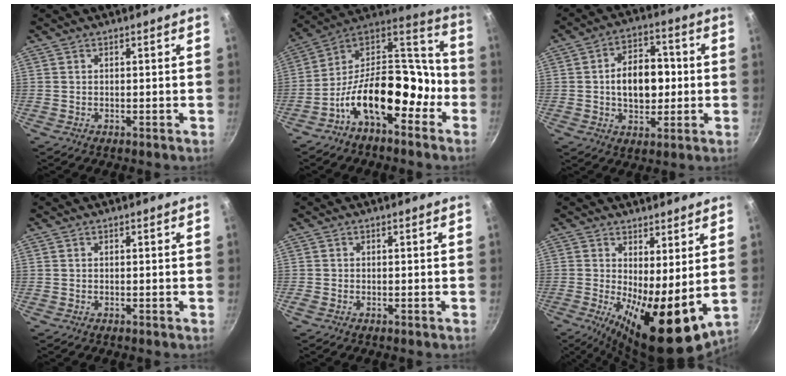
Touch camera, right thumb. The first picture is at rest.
{"total": 19.9, "force": [-7.3, 10.0, 15.6], "torque": [-0.220, 0.096, -0.125]}
{"total": 11.7, "force": [0.1, 7.5, 9.0], "torque": [-0.109, 0.016, 0.000]}
{"total": 0.0}
{"total": 0.6, "force": [-0.3, 0.3, 0.4], "torque": [-0.015, -0.003, -0.009]}
{"total": 15.4, "force": [-0.5, 5.6, 14.3], "torque": [-0.233, -0.029, 0.015]}